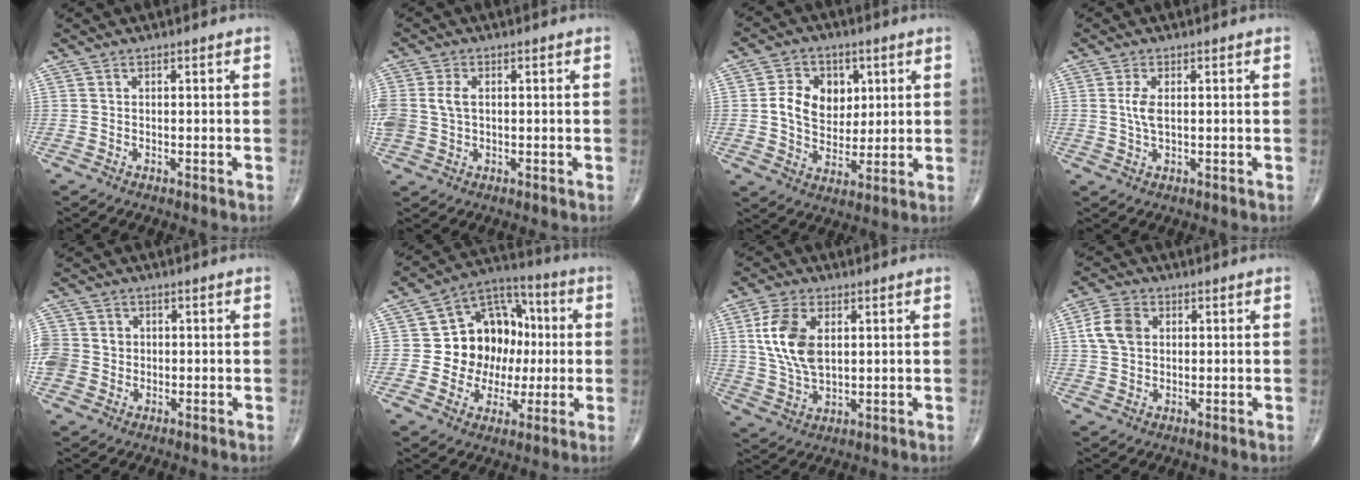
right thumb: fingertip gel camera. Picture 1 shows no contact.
{"total": 6.1, "force": [0.5, 4.3, 4.3], "torque": [-0.107, 0.010, 0.014]}
{"total": 10.9, "force": [2.2, 8.6, 6.4], "torque": [-0.067, -0.004, 0.040]}
{"total": 3.3, "force": [0.4, 1.5, 2.9], "torque": [-0.067, 0.000, 0.011]}
{"total": 9.5, "force": [0.0, 8.8, 3.6], "torque": [-0.085, 0.023, 0.008]}
{"total": 16.6, "force": [0.7, 13.3, 10.0], "torque": [-0.097, 0.029, 0.014]}
{"total": 11.5, "force": [2.6, 6.7, 9.0], "torque": [-0.176, -0.007, 0.053]}
{"total": 6.9, "force": [1.4, 5.2, 4.3], "torque": [-0.076, 0.008, 0.023]}